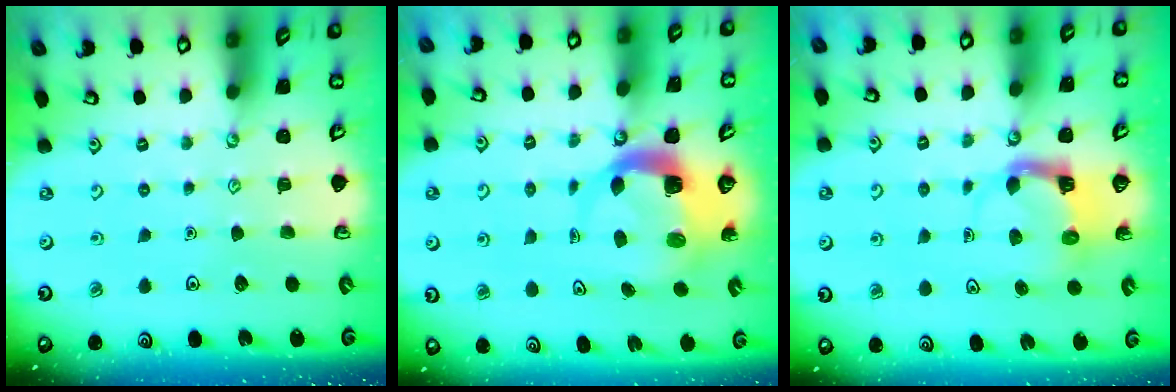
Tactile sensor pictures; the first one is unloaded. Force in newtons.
{"total": 5.1, "press": 5.1, "slide": 0.7}
{"total": 4.3, "press": 4.3, "slide": 0.2}